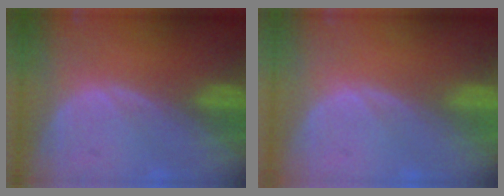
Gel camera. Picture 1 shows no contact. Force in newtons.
{"total": 0.0}